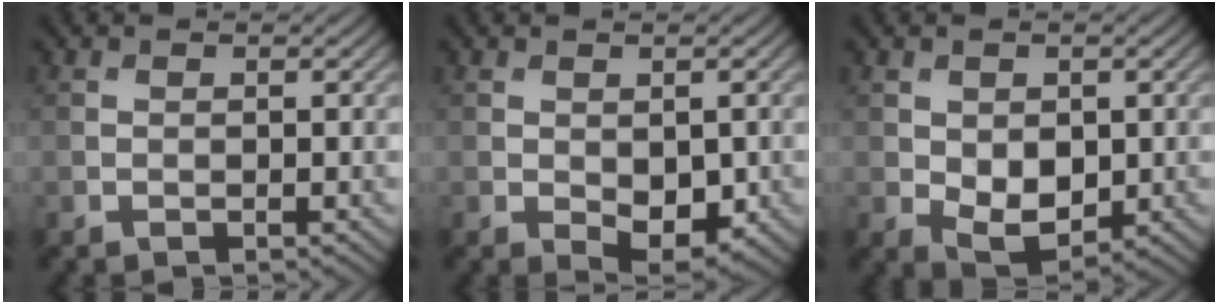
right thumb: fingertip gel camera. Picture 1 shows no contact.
{"total": 4.2, "force": [-0.9, 2.4, 3.4], "torque": [-0.056, -0.016, -0.005]}
{"total": 5.2, "force": [-0.4, 3.5, 3.8], "torque": [-0.078, -0.014, 0.002]}